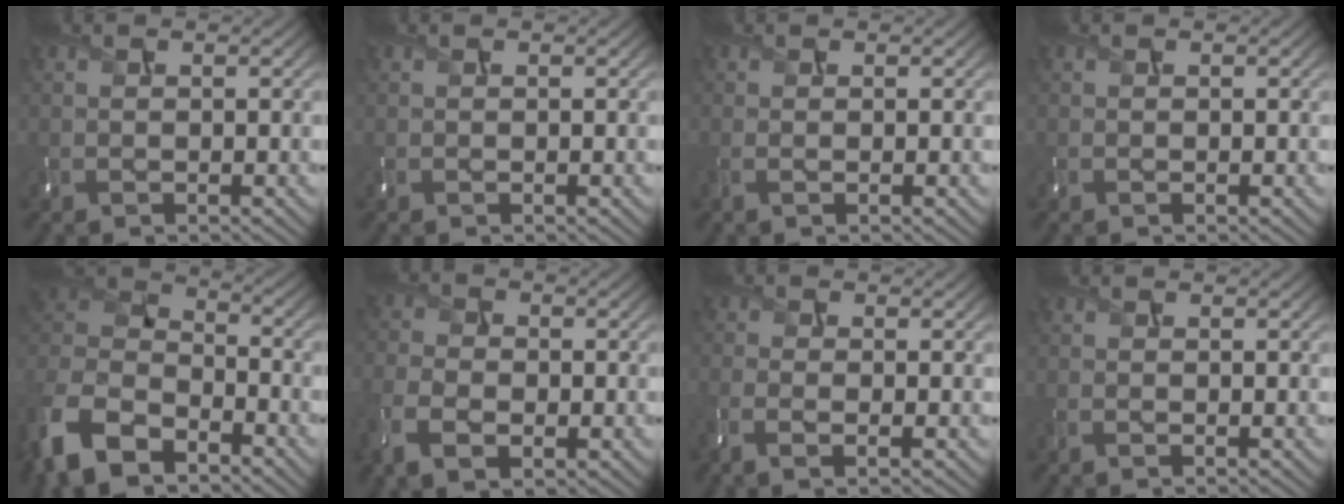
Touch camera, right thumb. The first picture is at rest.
{"total": 0.0}
{"total": 0.8, "force": [-0.2, 0.1, 0.8], "torque": [-0.021, -0.003, -0.005]}
{"total": 0.0}
{"total": 14.0, "force": [-8.6, 7.8, 7.9], "torque": [-0.209, -0.029, -0.161]}
{"total": 7.9, "force": [-3.4, 5.0, 5.1], "torque": [-0.130, -0.025, -0.061]}
{"total": 3.4, "force": [-1.7, 1.0, 2.7], "torque": [-0.067, -0.009, -0.041]}
{"total": 0.6, "force": [-0.4, 0.1, 0.4], "torque": [-0.013, -0.004, -0.009]}